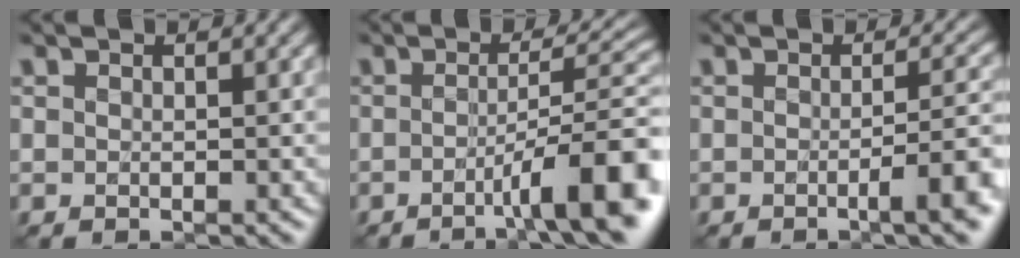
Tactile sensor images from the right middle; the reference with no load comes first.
{"total": 8.5, "force": [-3.3, 1.5, 7.7], "torque": [-0.097, 0.013, -0.055]}
{"total": 4.3, "force": [-1.3, 0.8, 4.0], "torque": [-0.049, 0.002, -0.024]}